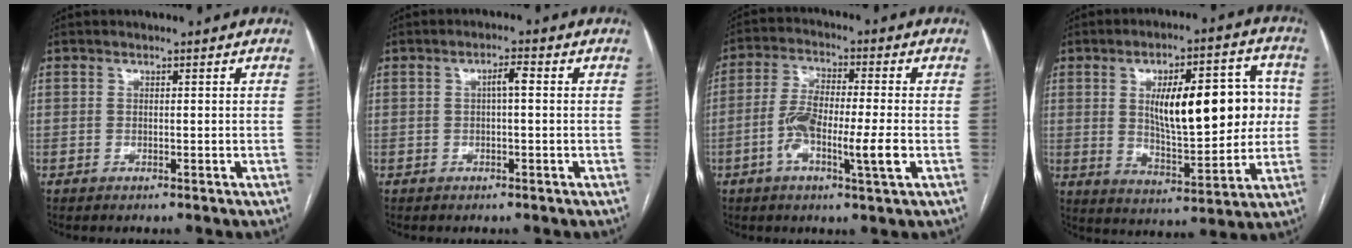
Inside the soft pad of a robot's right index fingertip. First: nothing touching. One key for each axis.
{"total": 2.3, "fx": 0.2, "fy": 0.4, "fz": 2.3, "tx": -0.038, "ty": 0.005, "tz": 0.004}
{"total": 9.9, "fx": -2.6, "fy": 1.4, "fz": 9.5, "tx": -0.176, "ty": 0.003, "tz": -0.051}
{"total": 17.0, "fx": 2.5, "fy": 5.7, "fz": 15.8, "tx": -0.234, "ty": 0.025, "tz": 0.046}